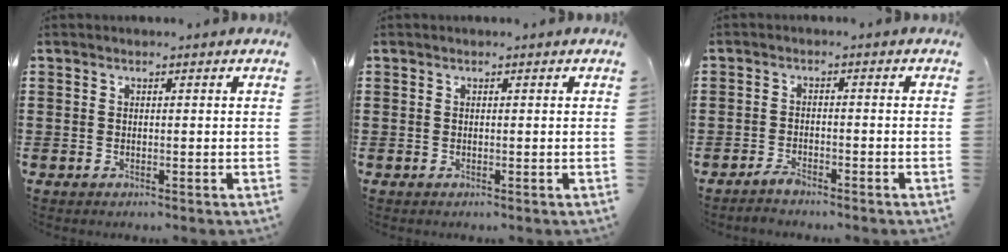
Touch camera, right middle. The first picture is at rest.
{"total": 0.0}
{"total": 2.1, "force": [-1.9, 0.4, 0.8], "torque": [-0.017, 0.003, -0.038]}